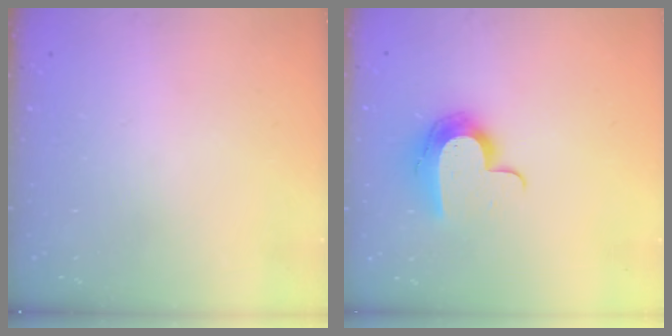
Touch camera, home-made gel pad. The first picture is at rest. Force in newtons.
{"total": 12.1, "press": 12.1, "slide": 0.6}